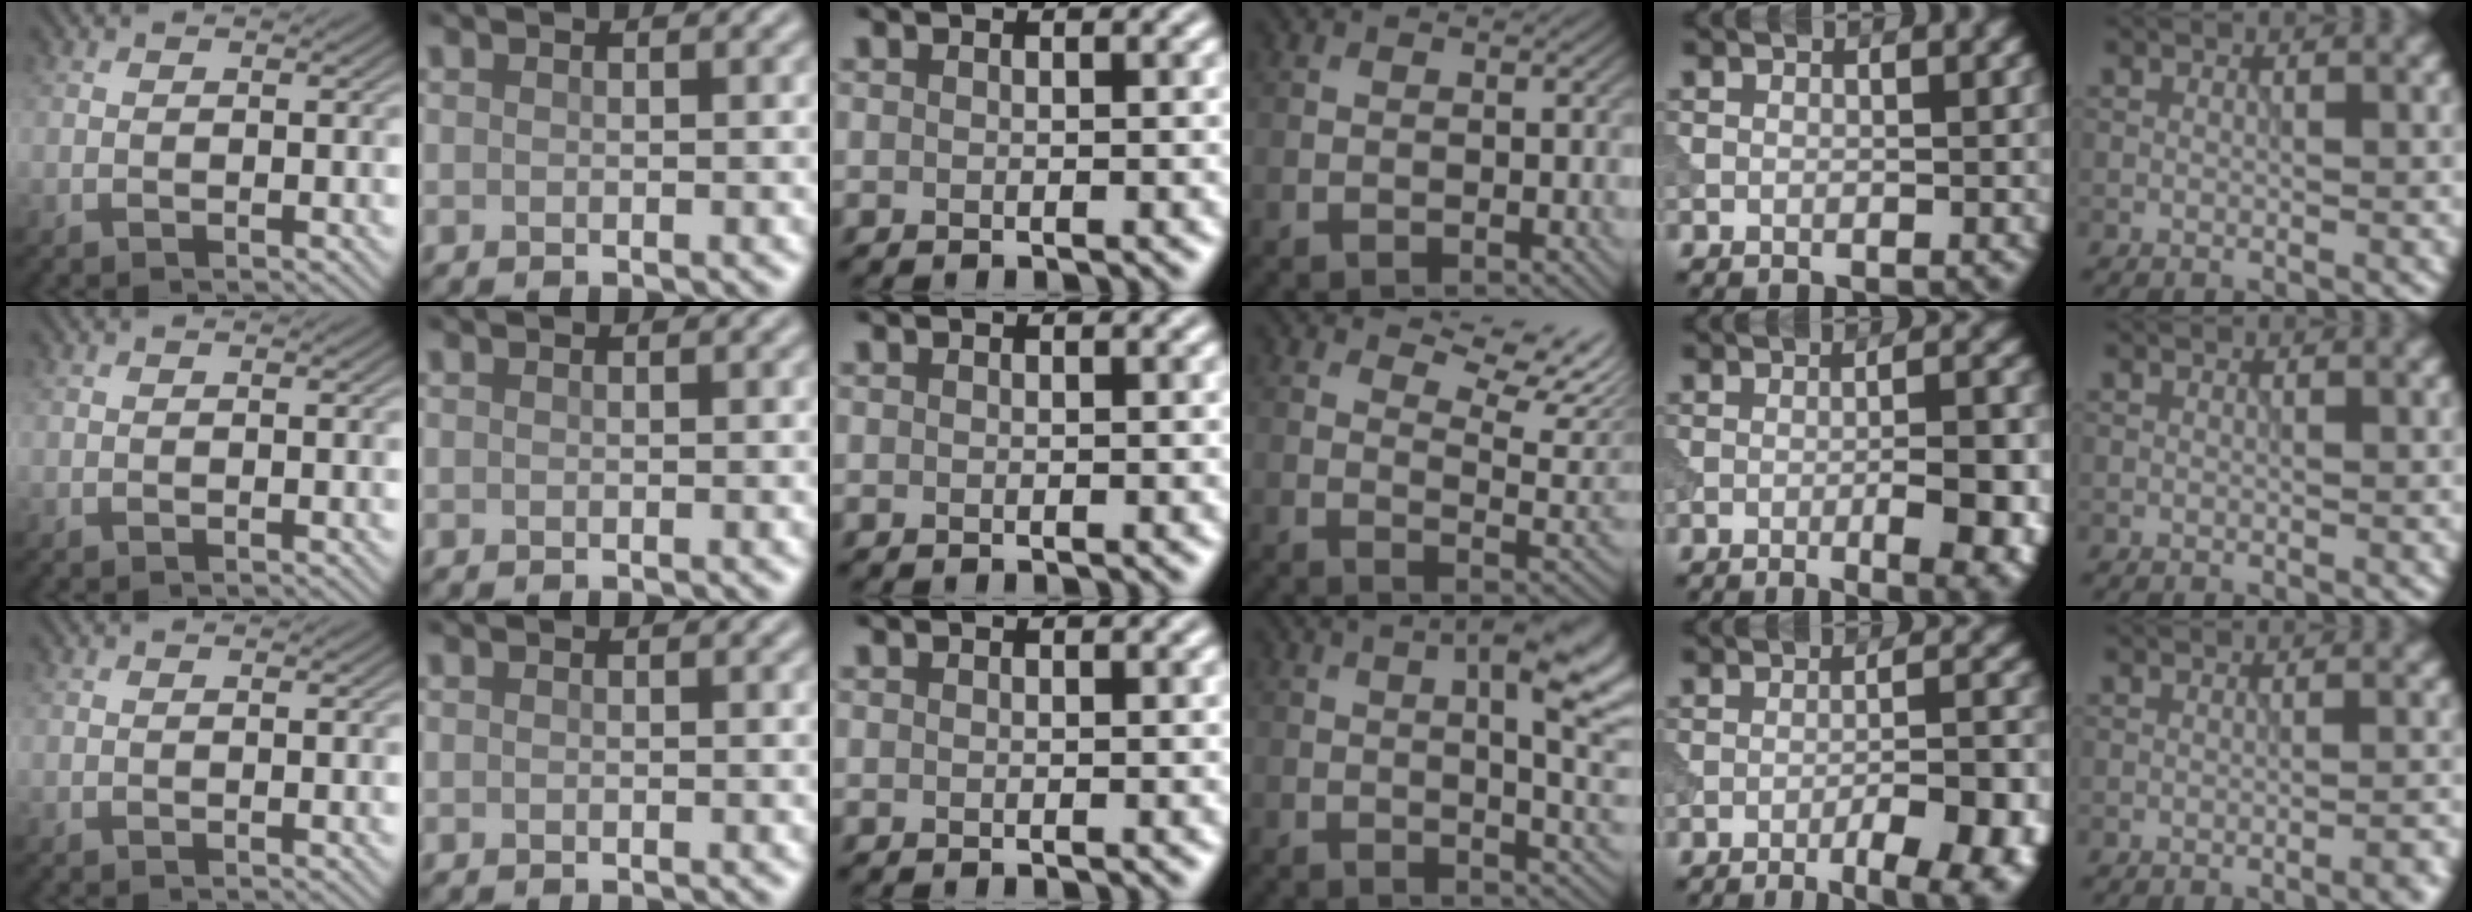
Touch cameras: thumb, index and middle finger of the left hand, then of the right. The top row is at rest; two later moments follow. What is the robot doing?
{"motion": "dispense", "object": "syringe"}